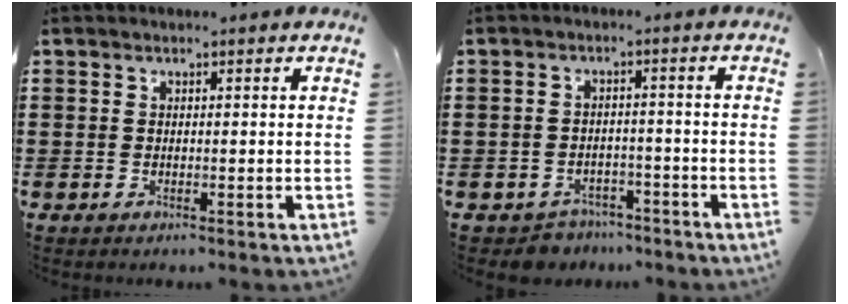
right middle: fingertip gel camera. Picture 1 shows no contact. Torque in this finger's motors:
{"motor_torque": [-0.28, 0.05, 0.03, 0.00]}